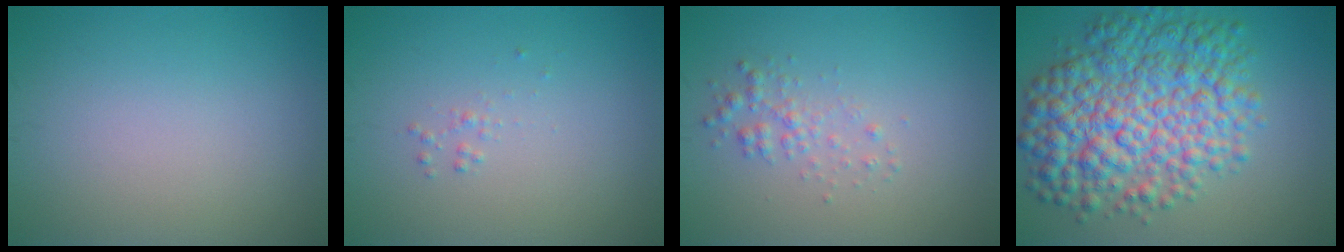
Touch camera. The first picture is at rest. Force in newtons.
{"total": 0.5, "press": 0.5, "slide": 0.0}
{"total": 1.6, "press": 1.6, "slide": 0.0}
{"total": 10.3, "press": 10.3, "slide": 0.1}